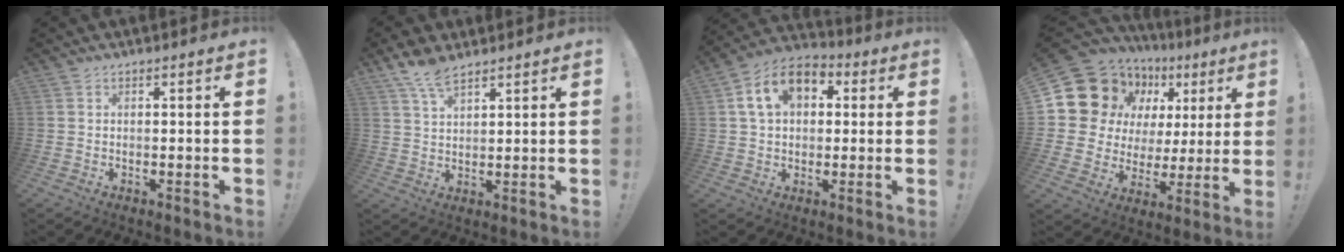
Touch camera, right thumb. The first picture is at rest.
{"total": 7.1, "force": [5.3, 2.6, 4.0], "torque": [-0.073, -0.025, 0.099]}
{"total": 13.1, "force": [4.6, 9.2, 8.2], "torque": [-0.142, 0.003, 0.092]}
{"total": 15.7, "force": [8.6, 10.4, 8.1], "torque": [-0.128, -0.057, 0.175]}